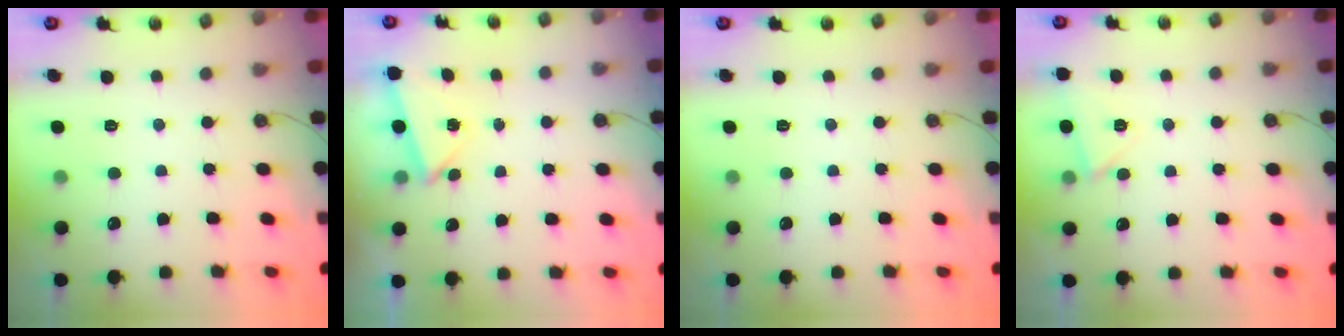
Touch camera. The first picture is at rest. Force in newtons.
{"total": 2.5, "press": 1.9, "slide": 1.6}
{"total": 0.0}
{"total": 4.8, "press": 4.3, "slide": 2.1}